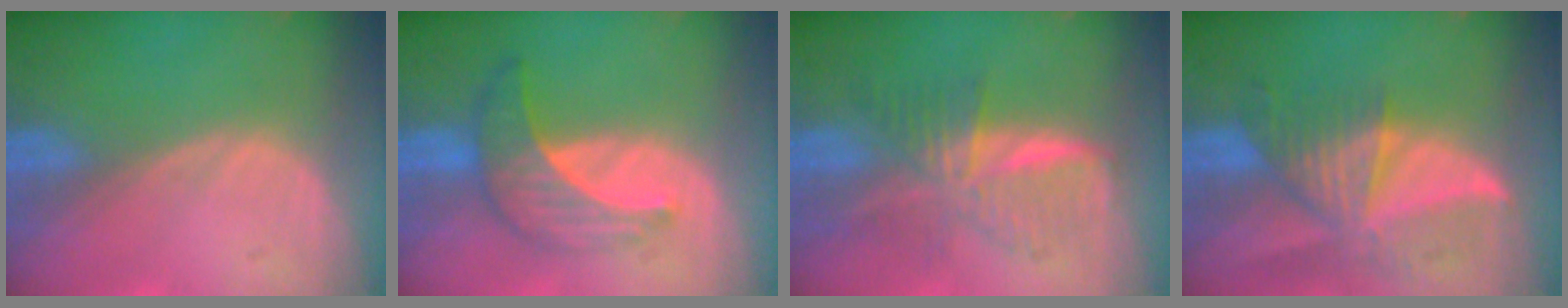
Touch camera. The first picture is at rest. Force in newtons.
{"total": 7.1, "press": 6.5, "slide": 2.8}
{"total": 7.2, "press": 7.2, "slide": 0.2}
{"total": 9.7, "press": 8.6, "slide": 4.4}